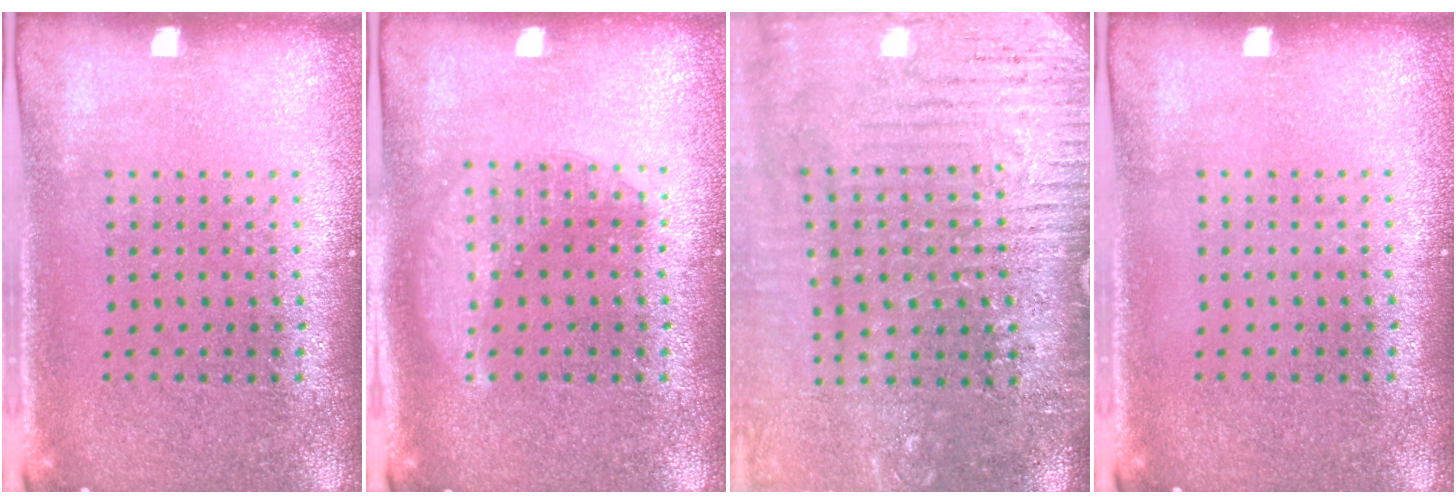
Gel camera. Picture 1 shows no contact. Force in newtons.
{"total": 2.2, "press": 2.2, "slide": 0.3}
{"total": 3.9, "press": 3.8, "slide": 0.9}
{"total": 0.0}